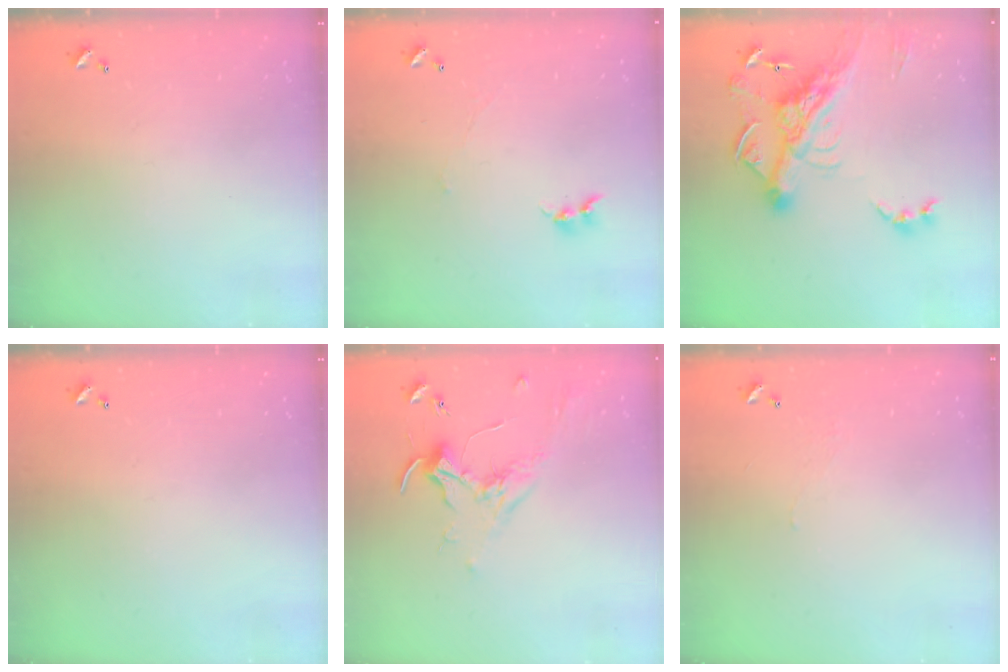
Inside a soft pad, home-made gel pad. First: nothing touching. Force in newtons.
{"total": 0.7, "press": 0.3, "slide": 0.6}
{"total": 18.7, "press": 18.6, "slide": 2.4}
{"total": 0.0}
{"total": 1.7, "press": 1.5, "slide": 0.7}
{"total": 2.3, "press": 2.2, "slide": 0.5}